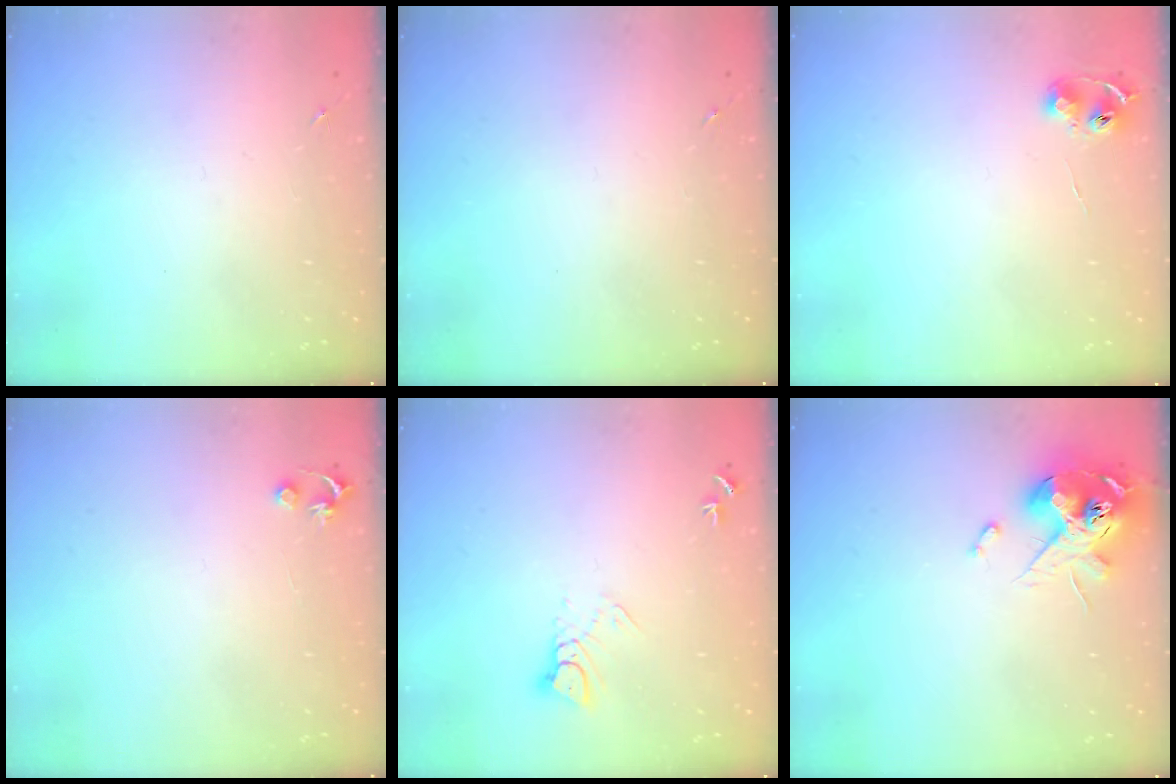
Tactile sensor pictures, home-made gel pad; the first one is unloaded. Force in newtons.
{"total": 0.0}
{"total": 6.4, "press": 6.4, "slide": 0.7}
{"total": 3.5, "press": 3.5, "slide": 0.3}
{"total": 4.9, "press": 4.8, "slide": 0.3}
{"total": 13.4, "press": 13.3, "slide": 1.4}